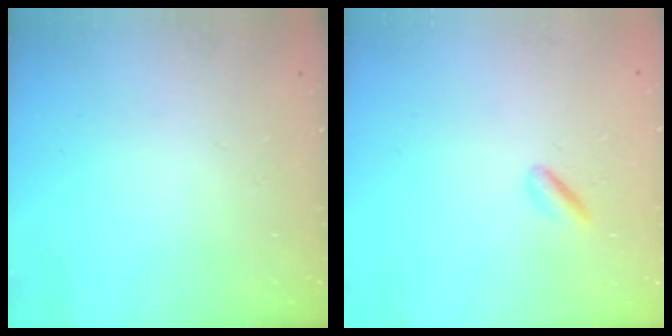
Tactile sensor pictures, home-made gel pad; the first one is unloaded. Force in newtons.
{"total": 1.3, "press": 1.1, "slide": 0.8}